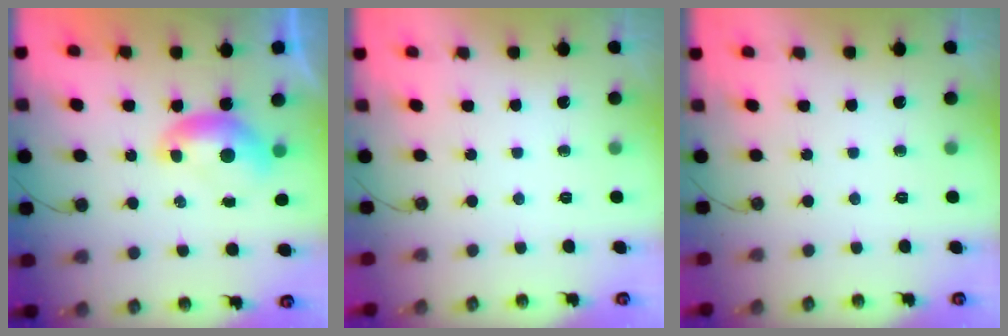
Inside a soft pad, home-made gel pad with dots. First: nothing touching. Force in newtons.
{"total": 0.0}
{"total": 0.0}